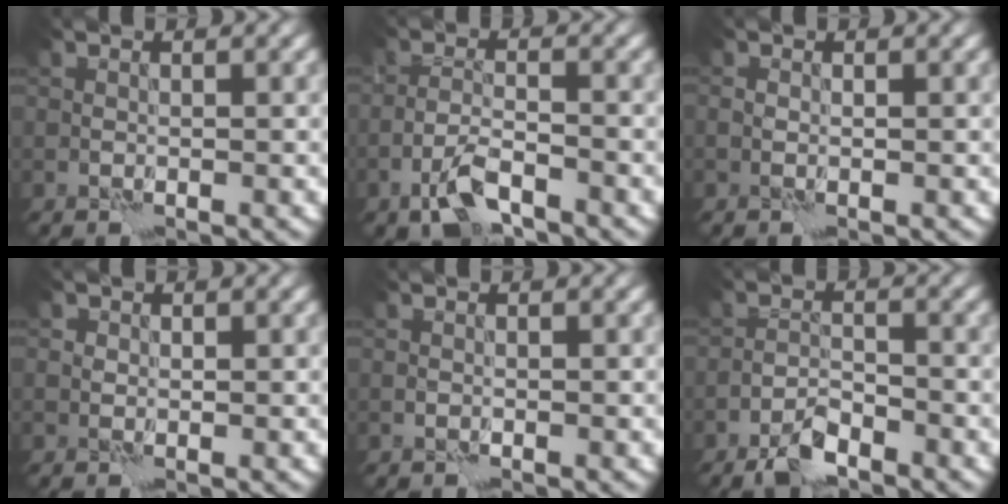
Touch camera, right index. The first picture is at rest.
{"total": 3.6, "force": [-2.5, 1.2, 2.4], "torque": [-0.052, 0.005, -0.056]}
{"total": 0.8, "force": [0.0, 0.6, 0.4], "torque": [-0.012, -0.004, -0.001]}
{"total": 0.5, "force": [0.2, 0.5, 0.0], "torque": [0.003, 0.003, -0.001]}
{"total": 0.0}
{"total": 3.0, "force": [-2.4, 0.9, 1.6], "torque": [-0.031, 0.004, -0.051]}